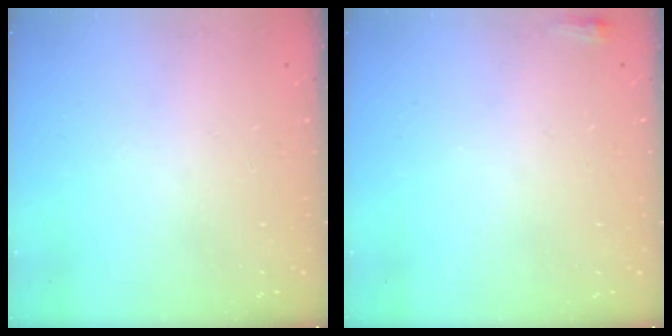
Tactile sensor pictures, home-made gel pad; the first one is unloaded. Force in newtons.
{"total": 2.9, "press": 2.6, "slide": 1.1}